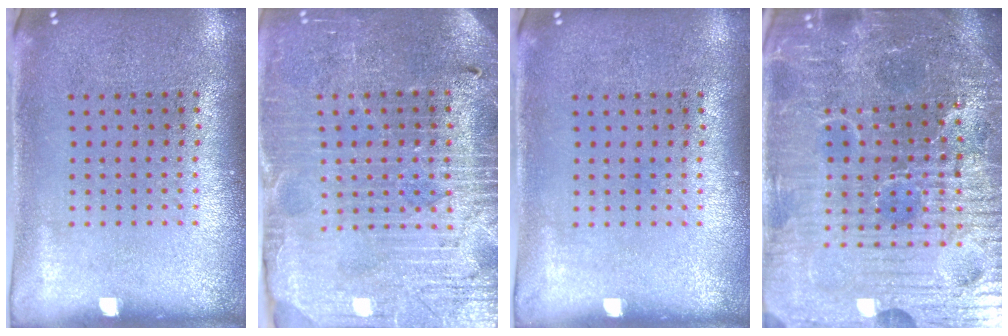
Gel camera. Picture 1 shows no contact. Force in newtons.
{"total": 3.9, "press": 3.7, "slide": 1.2}
{"total": 0.0}
{"total": 6.2, "press": 5.8, "slide": 2.1}